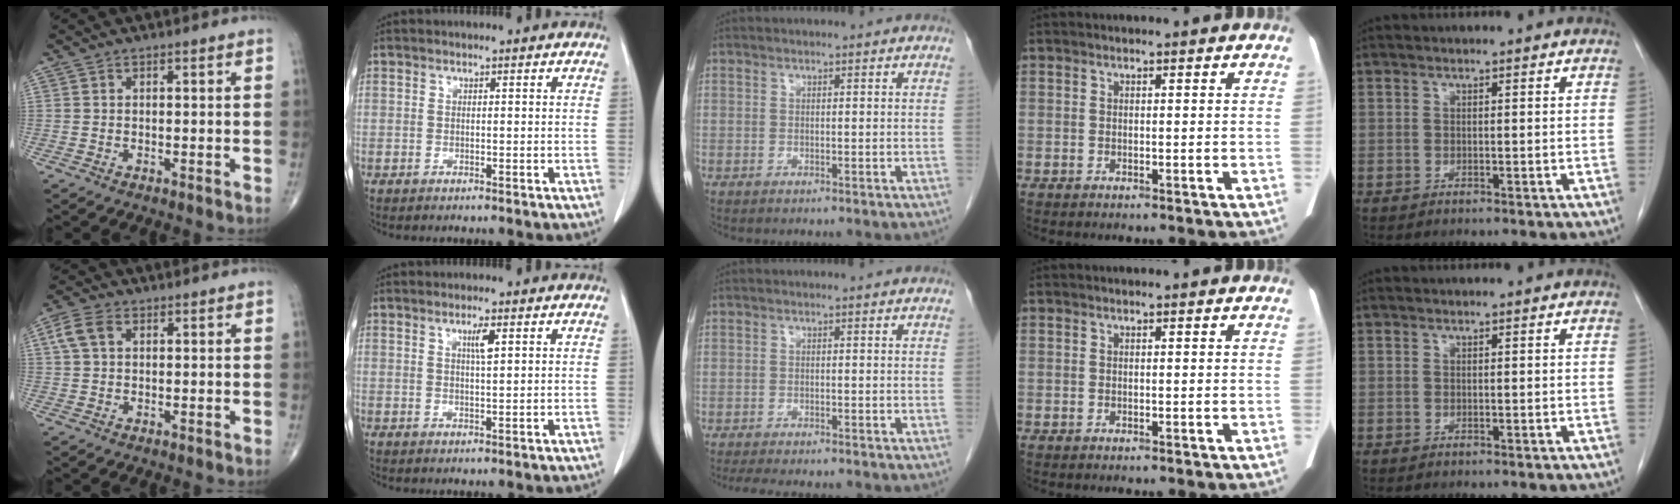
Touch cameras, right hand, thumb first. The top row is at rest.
{"thumb": {"total": 4.5, "force": [1.4, 2.9, 3.1], "torque": [-0.073, 0.013, 0.027]}, "index": {"total": 2.3, "force": [1.0, 0.1, 2.1], "torque": [-0.039, -0.002, 0.018]}, "middle": {"total": 6.9, "force": [-5.9, 1.4, 3.2], "torque": [-0.043, -0.009, -0.086]}}